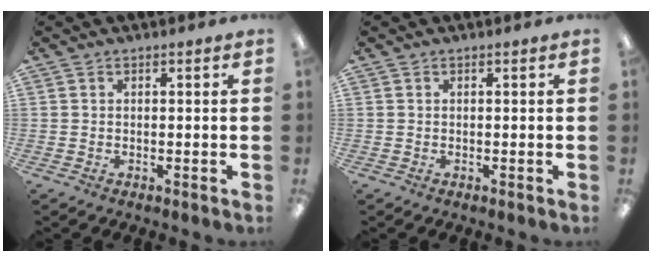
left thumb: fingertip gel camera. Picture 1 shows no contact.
{"total": 0.0}